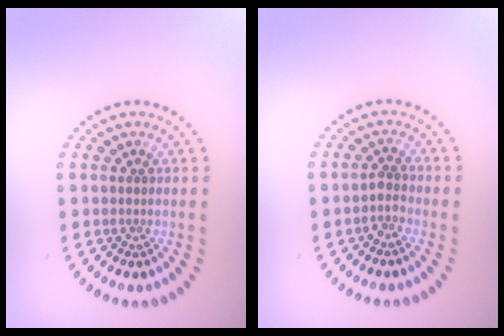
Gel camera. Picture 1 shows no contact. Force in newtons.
{"total": 1.4, "press": 1.1, "slide": 0.8}